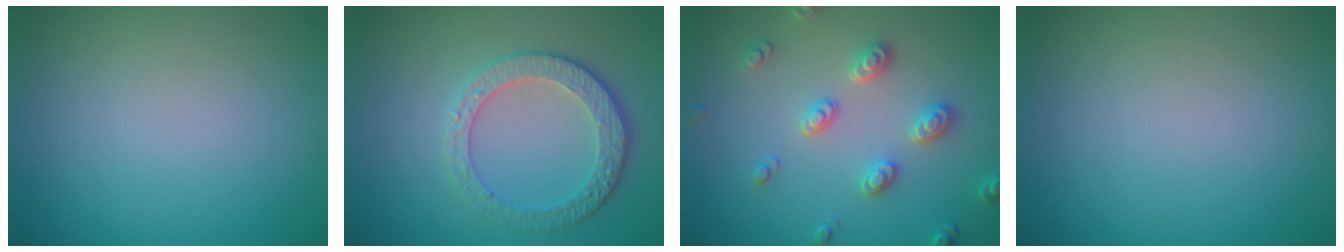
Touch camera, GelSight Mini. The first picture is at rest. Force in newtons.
{"total": 3.9, "press": 3.1, "slide": 2.4}
{"total": 2.9, "press": 2.8, "slide": 0.4}
{"total": 0.0}